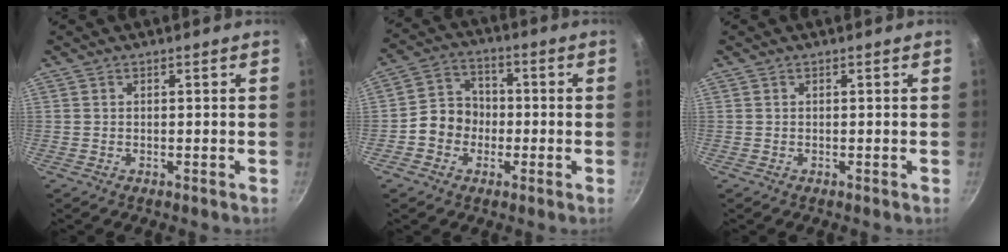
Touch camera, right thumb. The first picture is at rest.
{"total": 7.9, "force": [-1.8, 6.9, 3.4], "torque": [-0.019, 0.031, -0.046]}
{"total": 0.0}